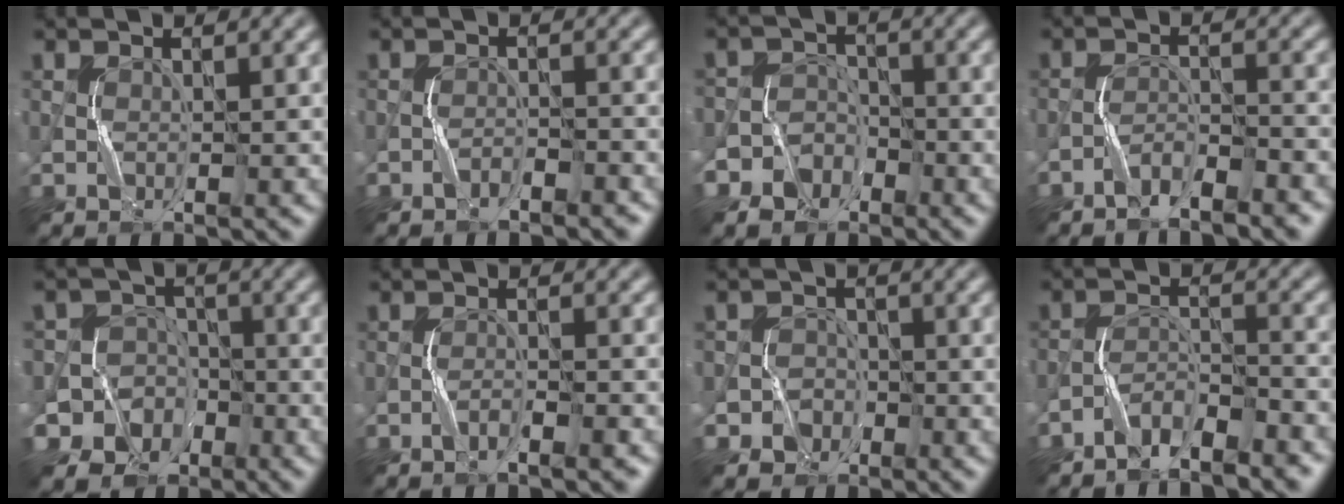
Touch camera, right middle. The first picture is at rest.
{"total": 1.3, "force": [-1.2, 0.2, 0.4], "torque": [-0.004, 0.007, -0.020]}
{"total": 5.1, "force": [-3.3, 3.9, 0.3], "torque": [0.015, 0.000, -0.077]}
{"total": 3.1, "force": [-2.7, 0.5, 1.4], "torque": [-0.027, 0.006, -0.051]}
{"total": 9.5, "force": [-4.9, 8.0, 1.0], "torque": [-0.024, -0.003, -0.108]}
{"total": 1.8, "force": [-1.4, 0.0, 1.2], "torque": [-0.032, 0.011, -0.022]}
{"total": 2.7, "force": [-1.4, 2.2, -0.3], "torque": [0.028, 0.008, -0.030]}
{"total": 4.1, "force": [-3.6, 0.8, 1.7], "torque": [-0.032, 0.003, -0.068]}